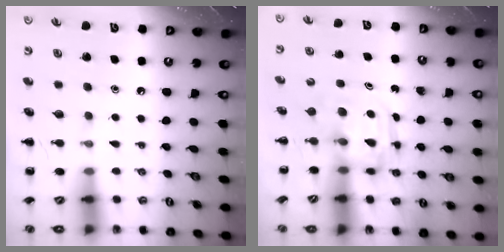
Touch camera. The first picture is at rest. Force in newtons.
{"total": 3.1, "press": 3.1, "slide": 0.2}